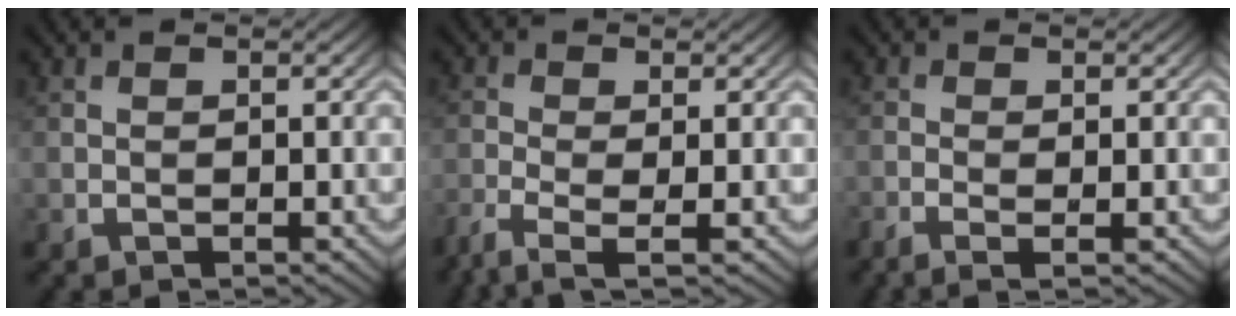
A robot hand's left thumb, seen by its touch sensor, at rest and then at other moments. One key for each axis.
{"total": 3.6, "fx": -2.1, "fy": 1.2, "fz": 2.7, "tx": -0.071, "ty": -0.008, "tz": -0.047}
{"total": 1.7, "fx": -0.7, "fy": 0.3, "fz": 1.5, "tx": -0.034, "ty": -0.002, "tz": -0.017}